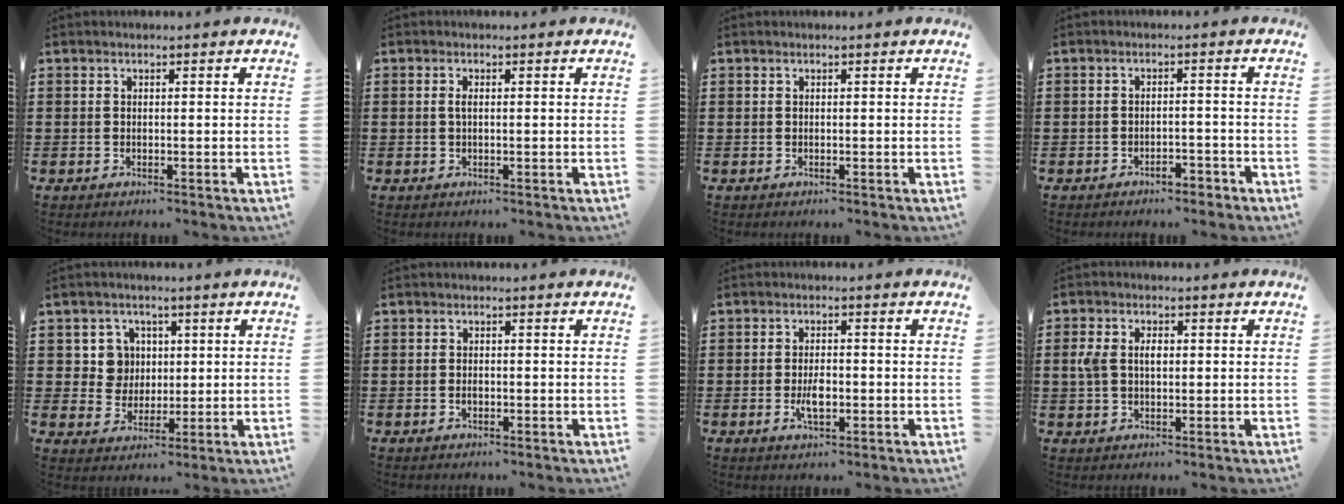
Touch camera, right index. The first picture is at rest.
{"total": 1.1, "force": [0.0, 0.3, 1.1], "torque": [-0.029, -0.001, -0.003]}
{"total": 0.0}
{"total": 2.2, "force": [-2.1, 0.5, 0.5], "torque": [-0.014, 0.001, -0.043]}
{"total": 5.7, "force": [1.2, 5.3, 1.6], "torque": [-0.058, 0.018, 0.022]}
{"total": 0.9, "force": [-0.3, 0.5, 0.7], "torque": [-0.015, -0.002, -0.006]}
{"total": 3.6, "force": [-0.9, 1.4, 3.2], "torque": [-0.071, -0.004, -0.019]}
{"total": 3.6, "force": [0.4, 2.3, 2.8], "torque": [-0.067, 0.008, 0.003]}